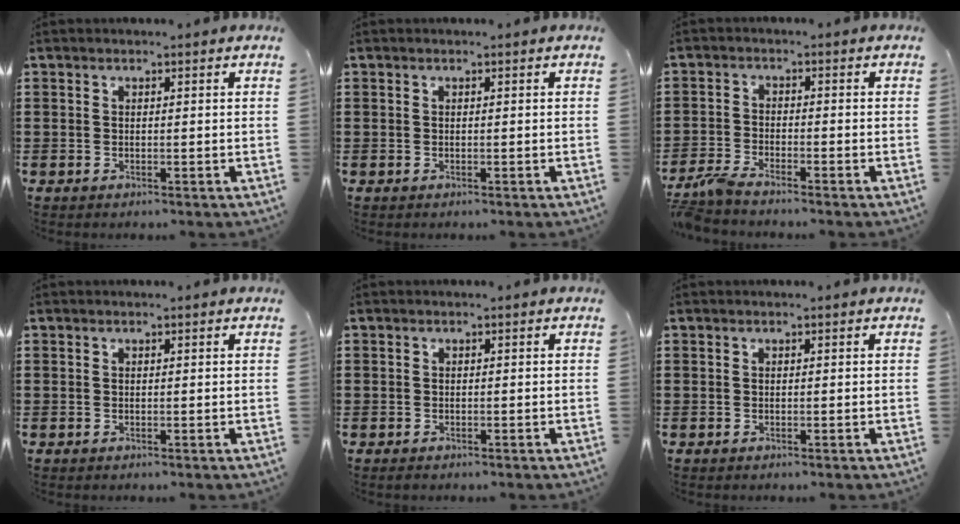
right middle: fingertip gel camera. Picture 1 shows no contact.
{"total": 0.0}
{"total": 3.4, "force": [-3.1, 0.2, 1.4], "torque": [-0.047, -0.007, -0.067]}
{"total": 0.0}
{"total": 0.6, "force": [-0.4, 0.4, 0.1], "torque": [-0.002, 0.002, -0.010]}
{"total": 0.0}